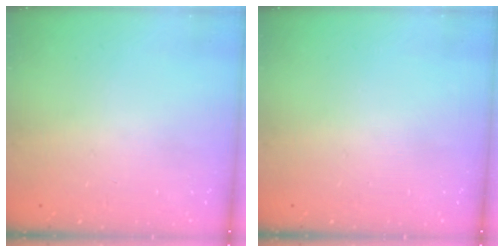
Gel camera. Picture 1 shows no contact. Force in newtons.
{"total": 0.0}